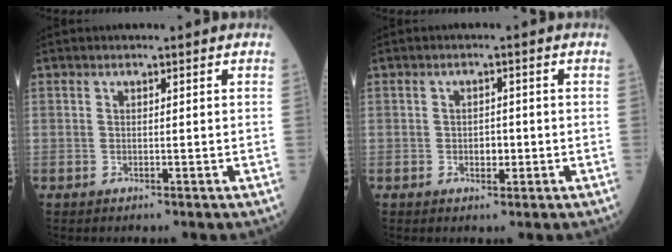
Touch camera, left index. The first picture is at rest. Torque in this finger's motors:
{"motor_torque": [0.16, 0.11, 0.00, 0.00]}